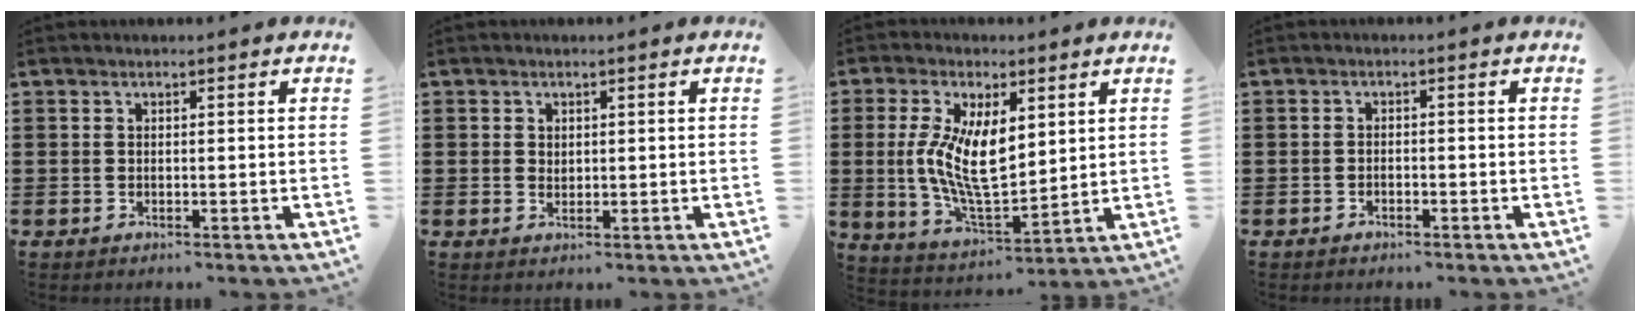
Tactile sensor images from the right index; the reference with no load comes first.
{"total": 0.8, "force": [0.3, 0.6, 0.3], "torque": [-0.008, 0.000, 0.008]}
{"total": 10.7, "force": [1.6, 4.9, 9.3], "torque": [-0.182, 0.002, 0.030]}
{"total": 1.1, "force": [-1.0, 0.4, 0.2], "torque": [-0.008, 0.000, -0.021]}